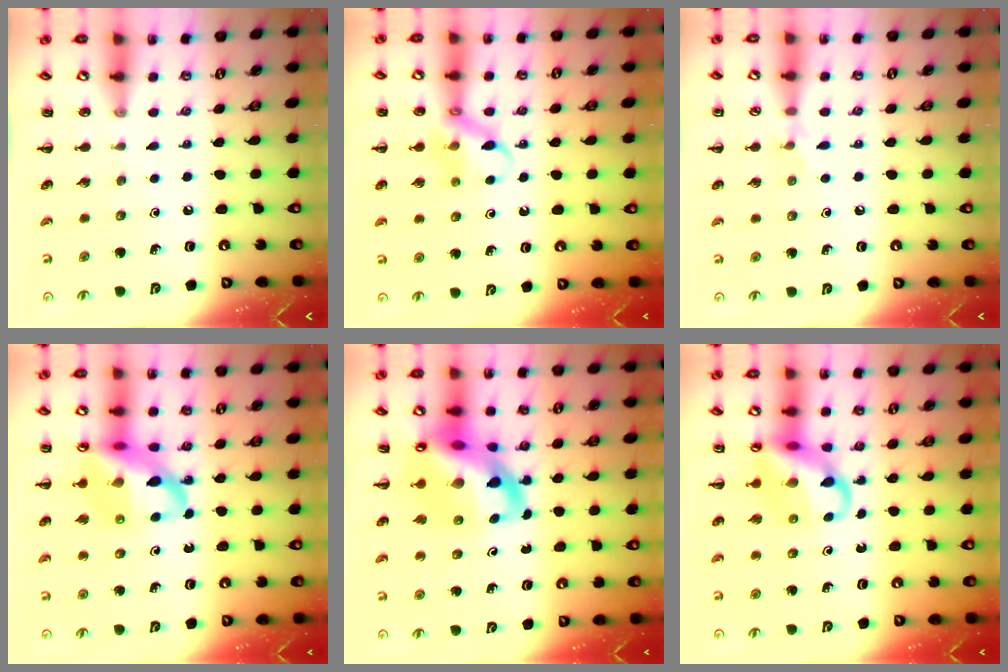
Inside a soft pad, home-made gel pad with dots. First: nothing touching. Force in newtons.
{"total": 12.0, "press": 11.9, "slide": 1.5}
{"total": 5.1, "press": 4.8, "slide": 1.8}
{"total": 18.1, "press": 17.7, "slide": 3.6}
{"total": 16.5, "press": 15.9, "slide": 4.3}
{"total": 12.6, "press": 12.5, "slide": 1.9}